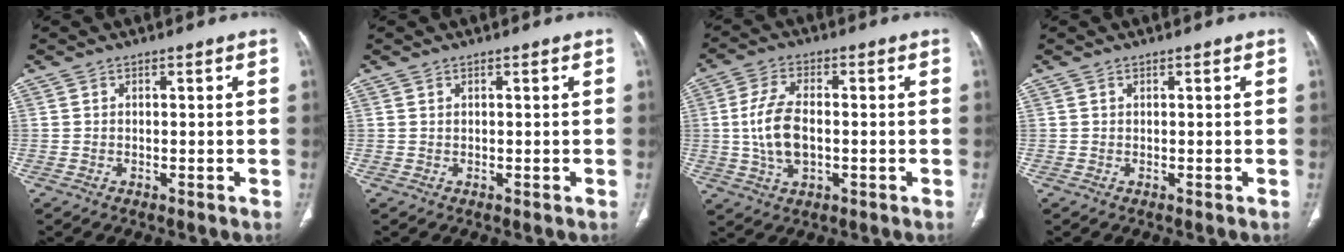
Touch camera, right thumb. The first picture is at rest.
{"total": 0.0}
{"total": 9.2, "force": [-0.6, 5.0, 7.7], "torque": [-0.158, 0.008, -0.010]}
{"total": 0.0}